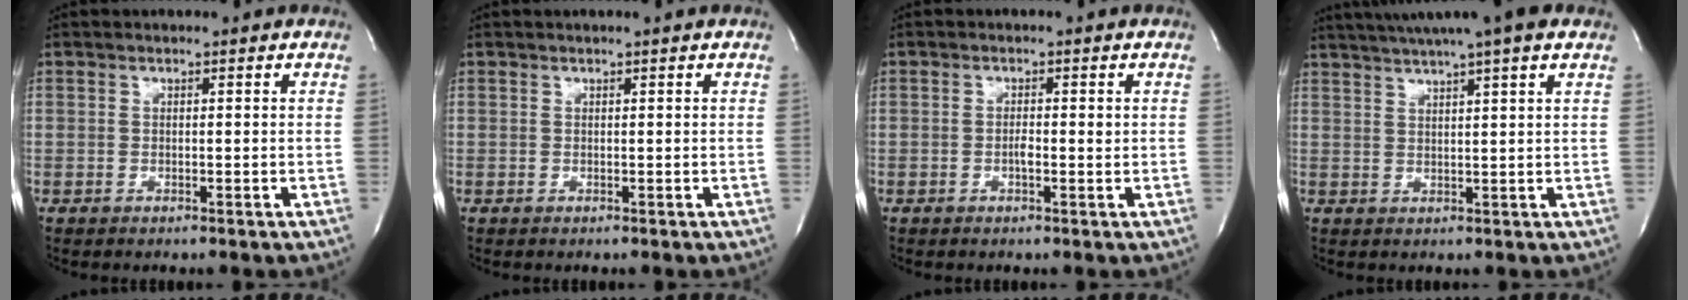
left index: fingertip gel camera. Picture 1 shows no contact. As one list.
[{"total": 0.0}, {"total": 1.7, "force": [-0.5, 0.5, 1.6], "torque": [-0.030, 0.000, -0.009]}, {"total": 11.7, "force": [9.2, 0.0, 7.3], "torque": [-0.127, 0.030, 0.118]}]